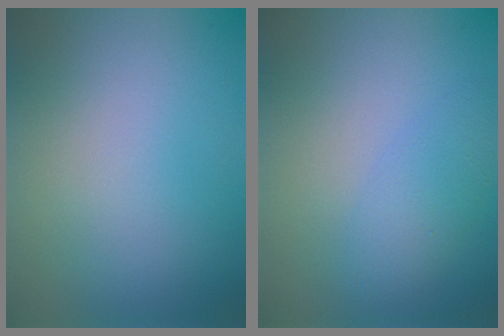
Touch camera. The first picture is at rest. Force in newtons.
{"total": 2.2, "press": 2.2, "slide": 0.0}